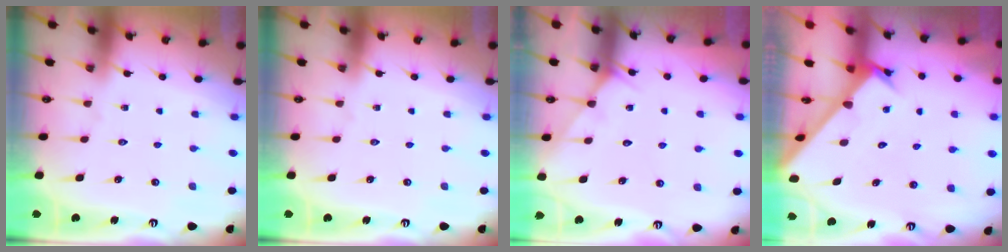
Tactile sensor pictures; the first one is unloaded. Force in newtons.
{"total": 0.0}
{"total": 4.8, "press": 4.8, "slide": 0.5}
{"total": 2.7, "press": 2.7, "slide": 0.3}